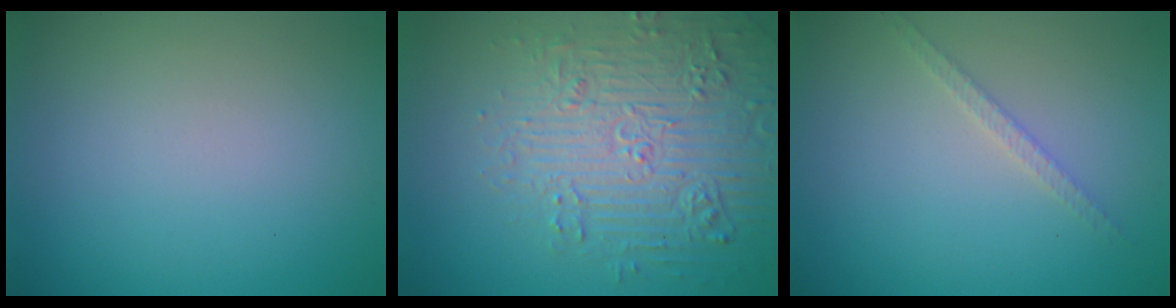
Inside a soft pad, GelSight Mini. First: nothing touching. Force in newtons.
{"total": 7.0, "press": 6.9, "slide": 1.6}
{"total": 1.3, "press": 1.3, "slide": 0.2}